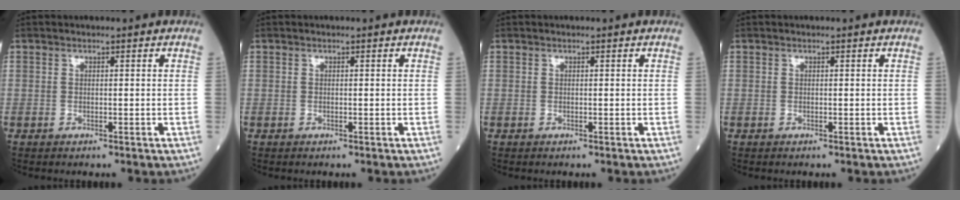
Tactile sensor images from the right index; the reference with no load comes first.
{"total": 0.0}
{"total": 0.0}
{"total": 0.0}